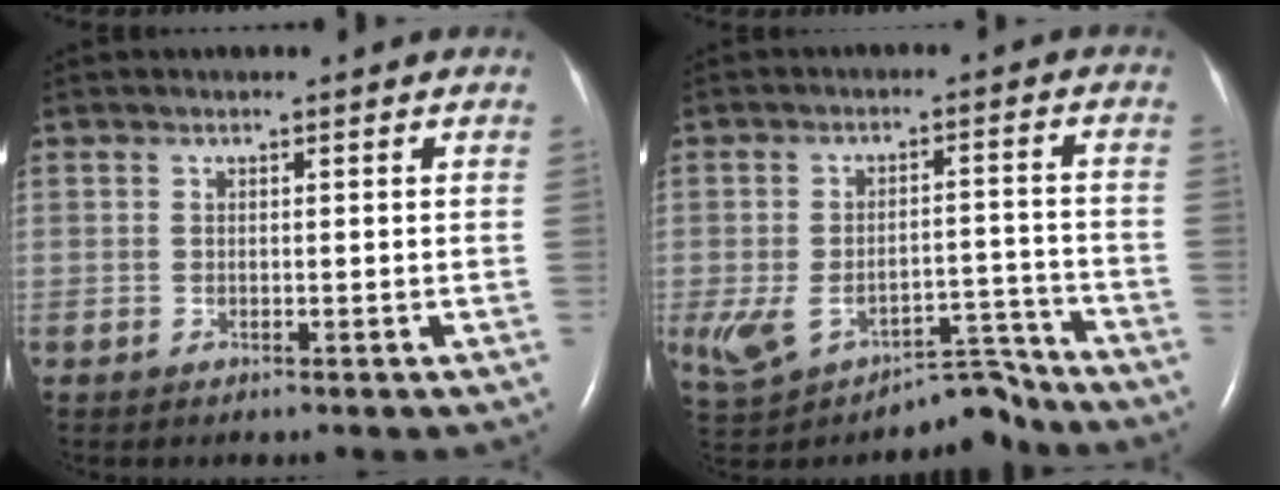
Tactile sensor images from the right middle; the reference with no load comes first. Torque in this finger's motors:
{"motor_torque": [0.11, -0.12, 0.06, 0.06]}